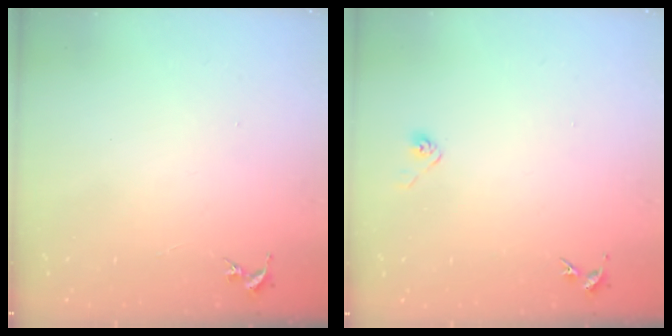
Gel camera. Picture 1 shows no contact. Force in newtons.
{"total": 2.9, "press": 2.8, "slide": 0.8}